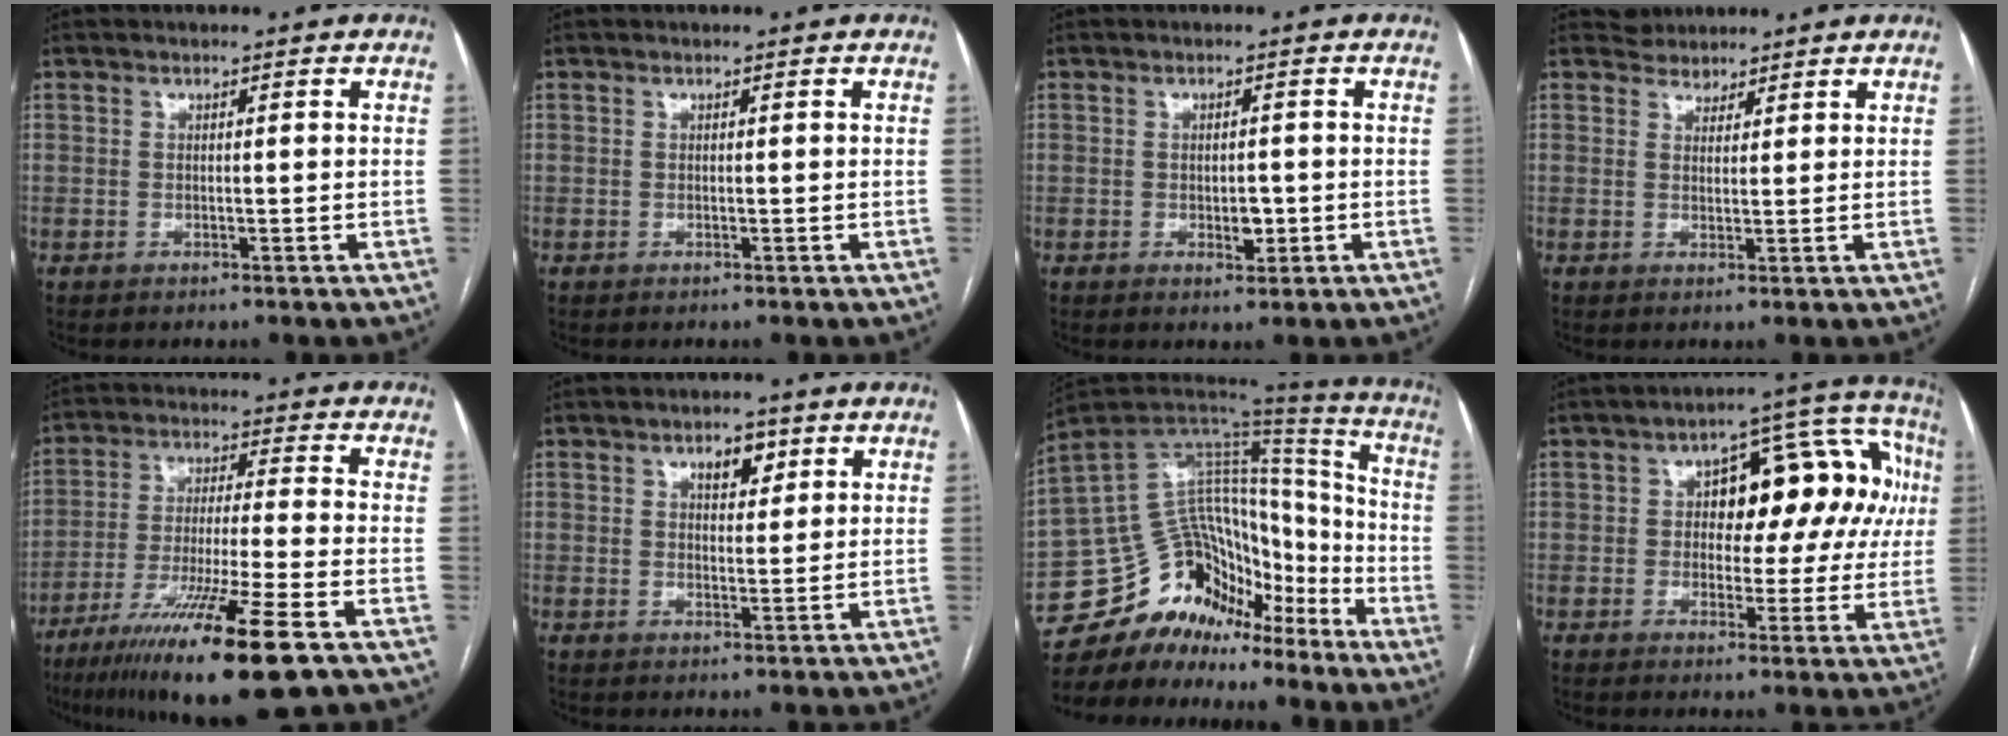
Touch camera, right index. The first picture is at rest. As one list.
[{"total": 0.0}, {"total": 2.3, "force": [-0.6, 1.3, 1.9], "torque": [-0.030, 0.000, -0.004]}, {"total": 3.0, "force": [2.5, 1.6, -0.4], "torque": [0.010, 0.012, 0.039]}, {"total": 17.1, "force": [-10.5, -0.3, 13.6], "torque": [-0.231, -0.046, -0.183]}, {"total": 3.7, "force": [2.0, 1.8, 2.5], "torque": [-0.038, 0.004, 0.033]}, {"total": 18.5, "force": [-13.6, 10.6, 6.8], "torque": [-0.121, 0.091, -0.222]}, {"total": 14.4, "force": [2.1, 7.4, 12.2], "torque": [-0.137, 0.057, 0.031]}]